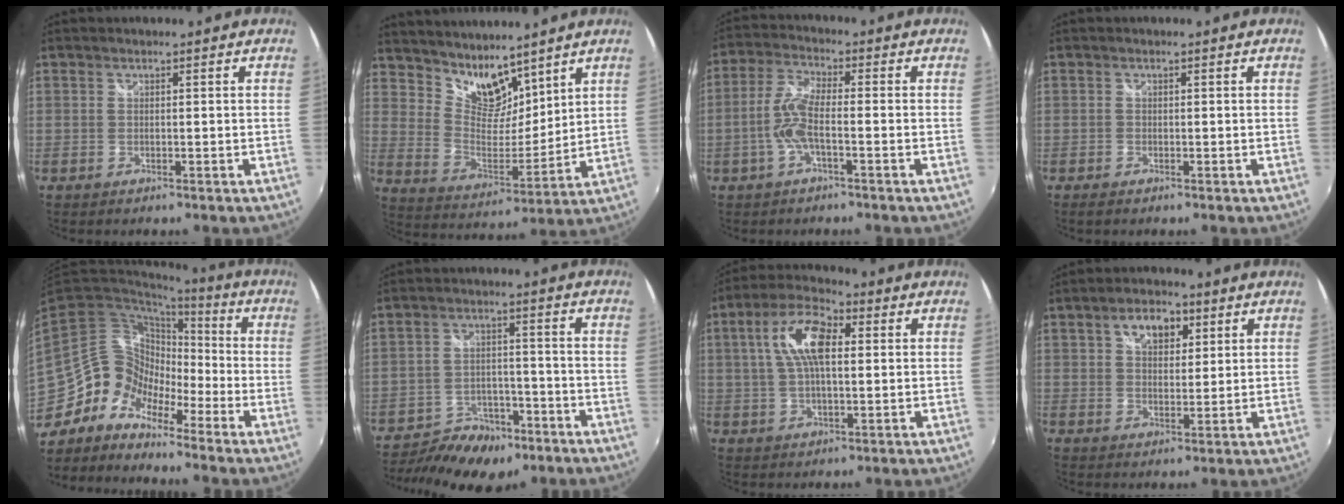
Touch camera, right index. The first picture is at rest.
{"total": 11.0, "force": [9.0, 4.7, 4.1], "torque": [-0.073, -0.006, 0.175]}
{"total": 6.4, "force": [-2.1, 1.3, 5.9], "torque": [-0.134, 0.007, -0.043]}
{"total": 1.1, "force": [-0.8, 0.5, 0.4], "torque": [-0.011, -0.005, -0.017]}
{"total": 12.0, "force": [-8.8, 6.7, 4.4], "torque": [-0.072, 0.024, -0.189]}
{"total": 14.0, "force": [-9.9, 7.8, 6.3], "torque": [-0.152, -0.005, -0.144]}
{"total": 10.7, "force": [2.2, 4.6, 9.4], "torque": [-0.182, 0.023, 0.035]}
{"total": 6.8, "force": [3.1, 4.1, 4.5], "torque": [-0.073, 0.018, 0.051]}